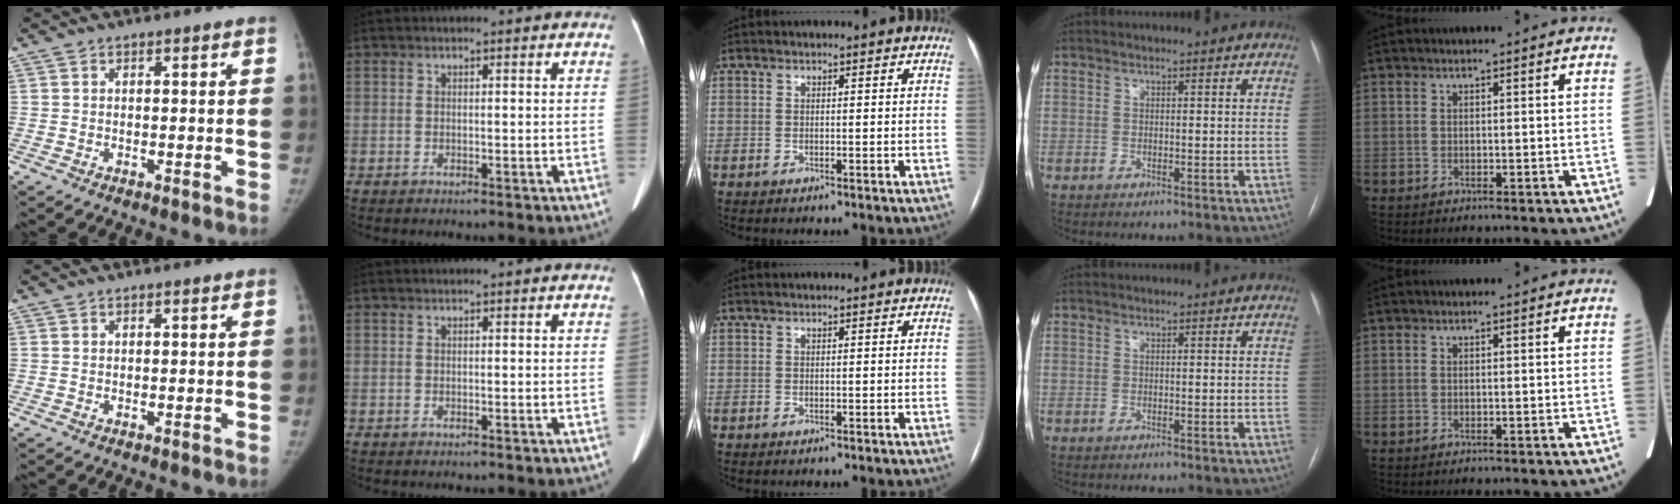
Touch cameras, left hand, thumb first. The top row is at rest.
{}